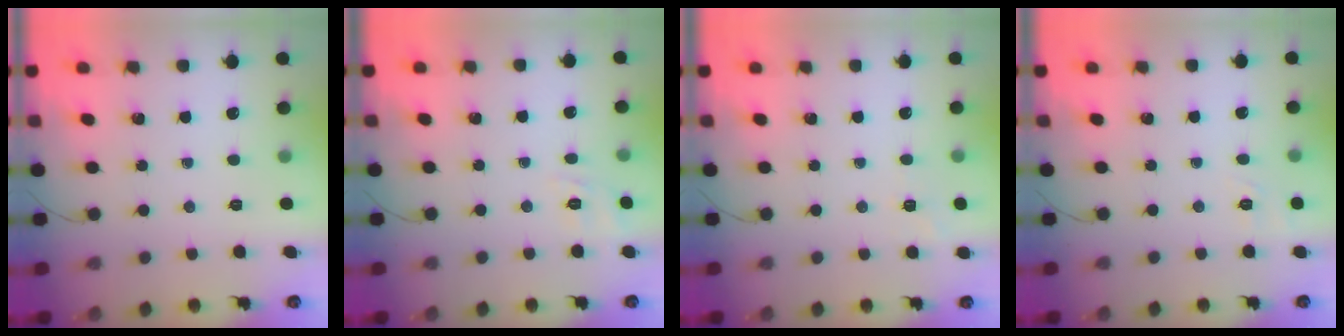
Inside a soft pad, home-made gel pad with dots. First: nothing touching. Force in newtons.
{"total": 2.0, "press": 0.4, "slide": 1.9}
{"total": 4.4, "press": 4.0, "slide": 1.8}
{"total": 1.5, "press": 0.1, "slide": 1.5}